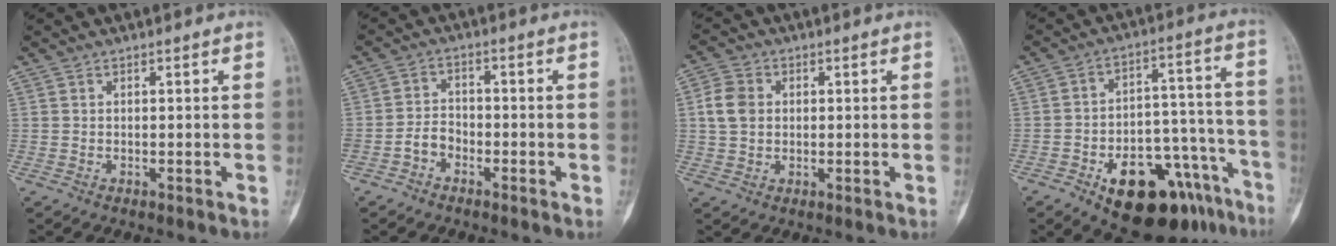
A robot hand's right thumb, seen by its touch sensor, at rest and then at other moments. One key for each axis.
{"total": 4.1, "fx": -2.2, "fy": 3.1, "fz": 1.6, "tx": -0.012, "ty": 0.021, "tz": -0.046}
{"total": 6.2, "fx": 0.7, "fy": 5.0, "fz": 3.6, "tx": -0.056, "ty": 0.006, "tz": 0.010}
{"total": 22.0, "fx": -12.6, "fy": 10.7, "fz": 14.5, "tx": -0.128, "ty": 0.101, "tz": -0.177}